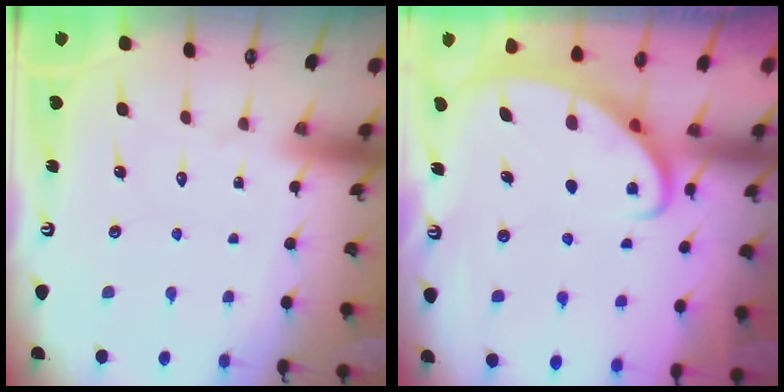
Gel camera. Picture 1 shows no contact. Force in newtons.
{"total": 2.5, "press": 2.5, "slide": 0.3}